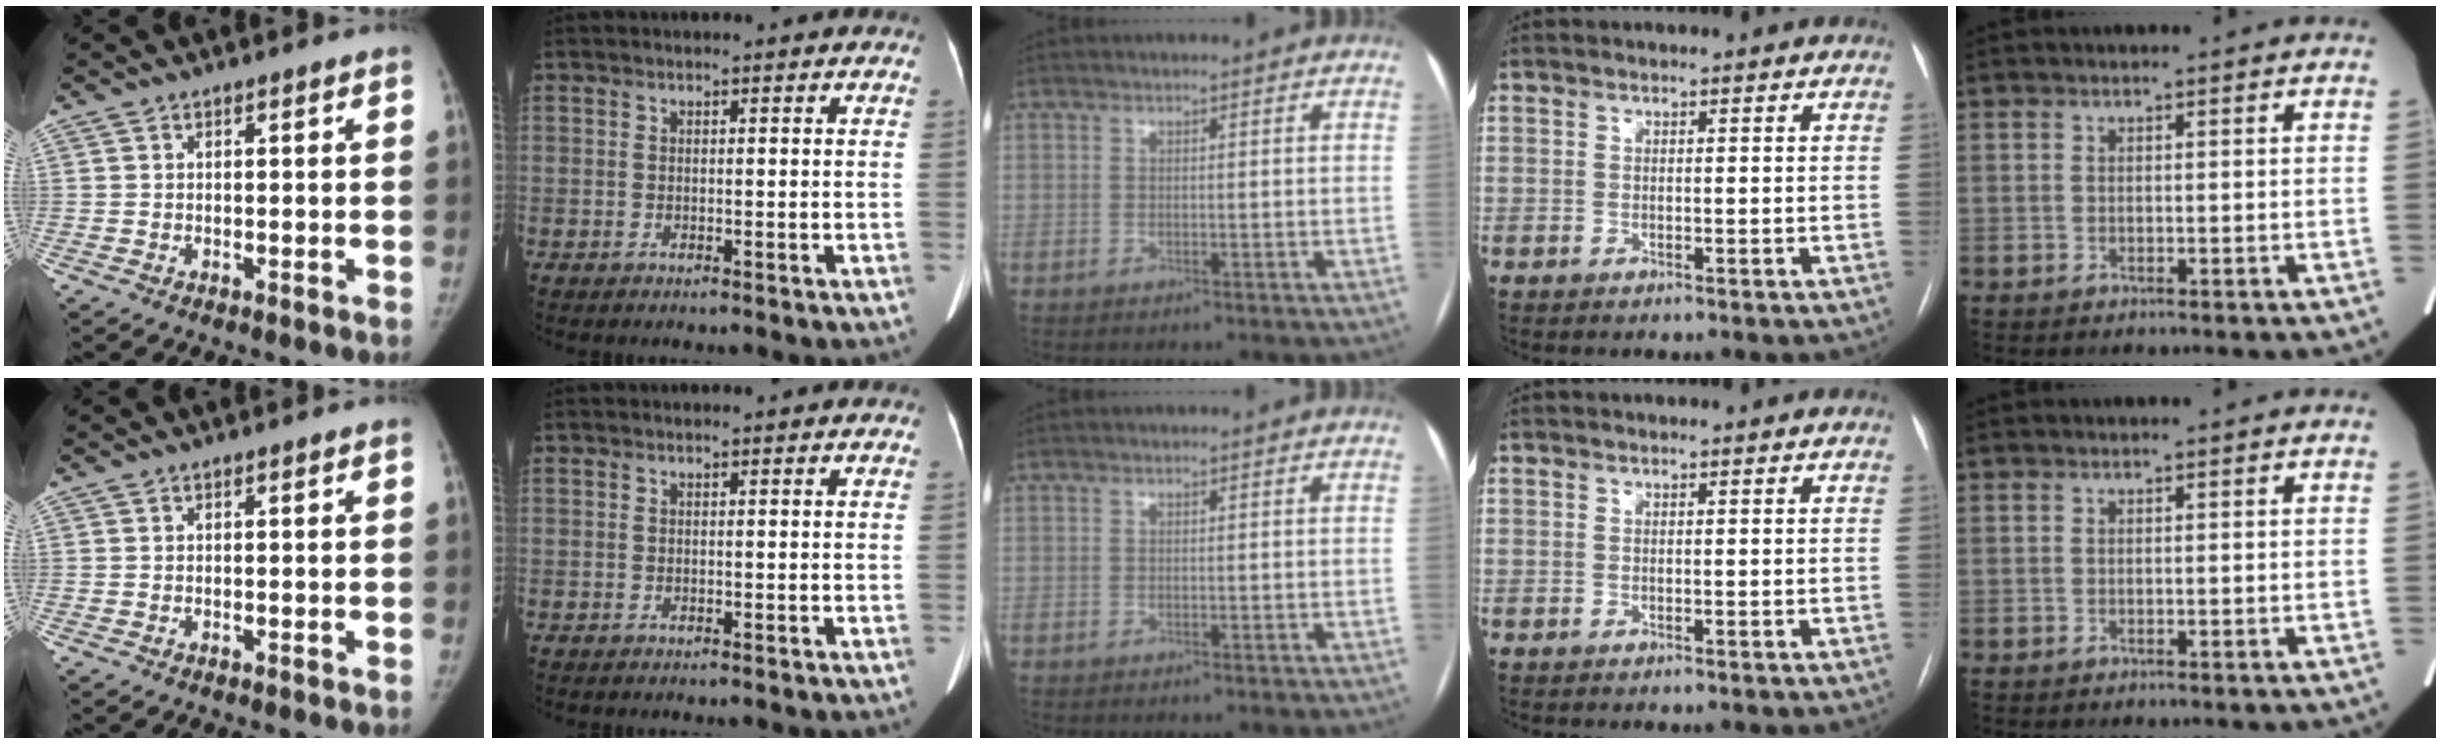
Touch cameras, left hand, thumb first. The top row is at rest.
{}